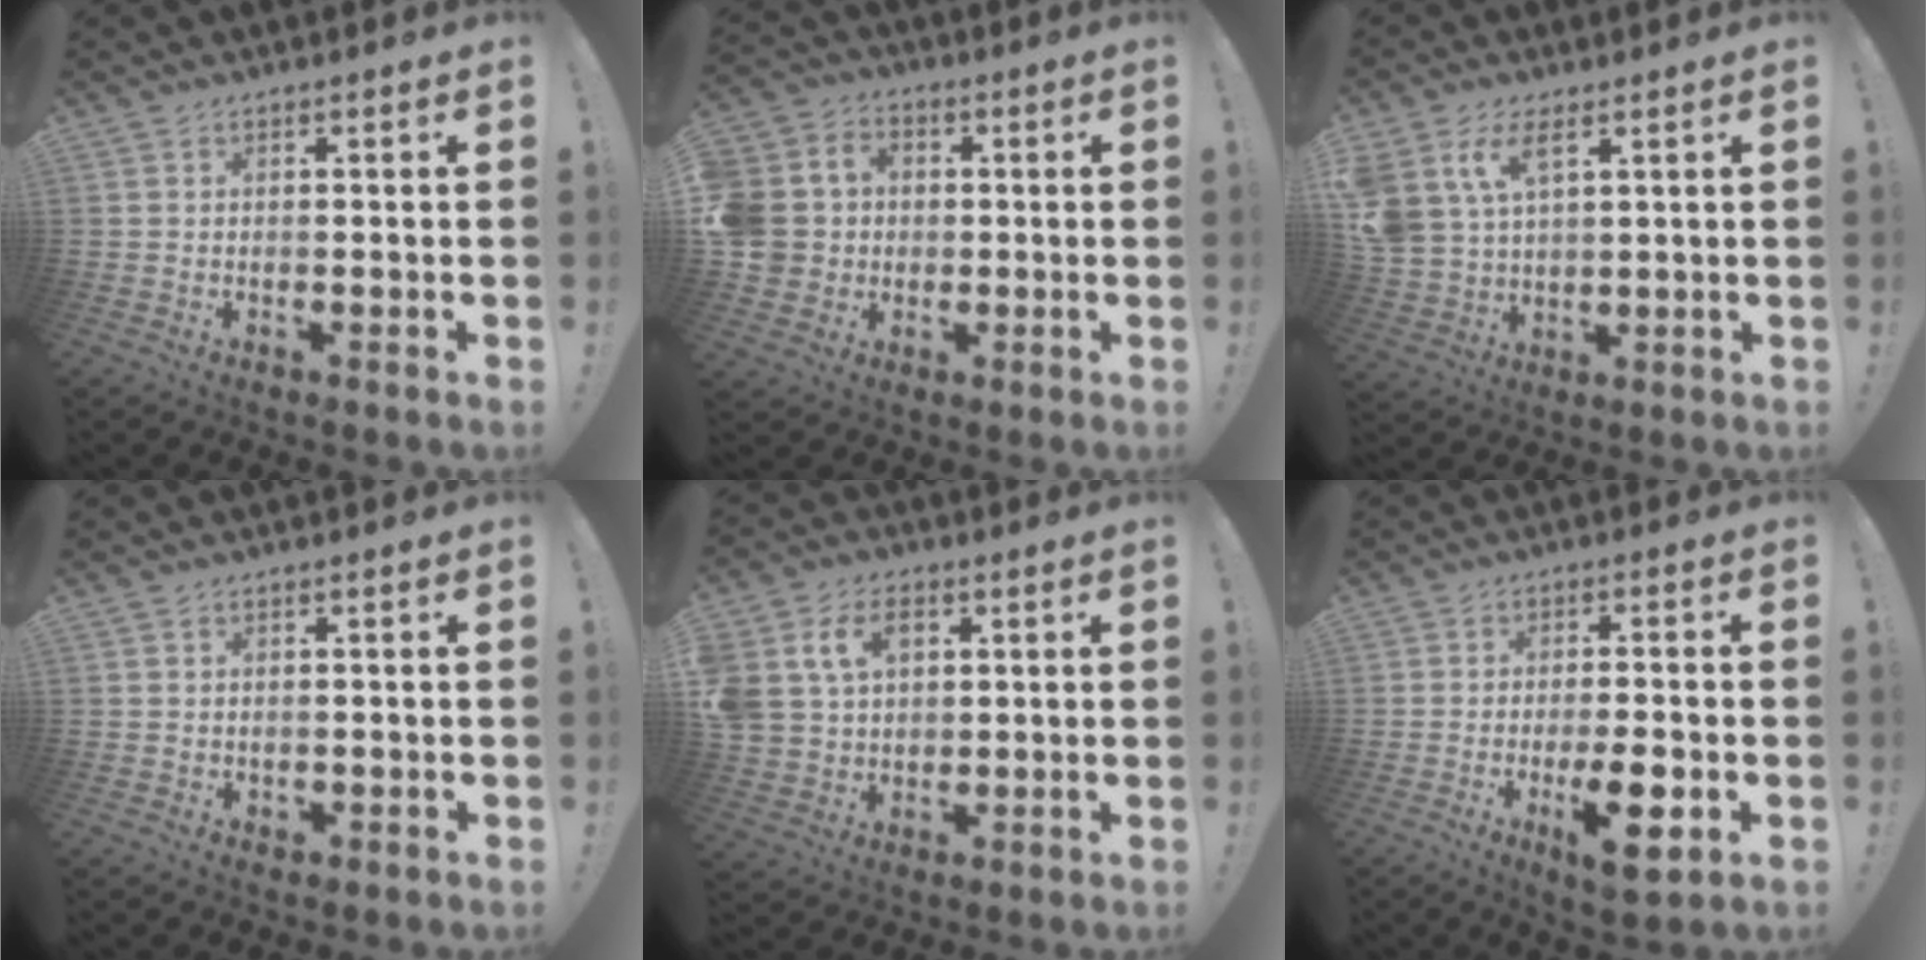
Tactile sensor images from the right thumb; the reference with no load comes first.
{"total": 10.6, "force": [-0.7, 9.8, 4.2], "torque": [-0.084, 0.020, -0.006]}
{"total": 10.0, "force": [5.5, 5.4, 6.4], "torque": [-0.154, -0.017, 0.107]}
{"total": 1.1, "force": [0.3, 1.1, 0.1], "torque": [0.002, 0.003, 0.004]}
{"total": 11.8, "force": [4.6, 9.0, 6.0], "torque": [-0.124, -0.006, 0.091]}
{"total": 9.6, "force": [-3.8, 2.5, 8.5], "torque": [-0.130, 0.004, -0.060]}